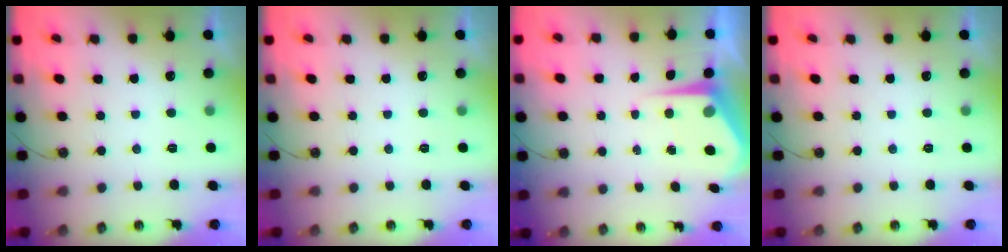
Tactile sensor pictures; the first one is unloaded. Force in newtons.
{"total": 0.0}
{"total": 6.6, "press": 6.6, "slide": 0.5}
{"total": 0.0}